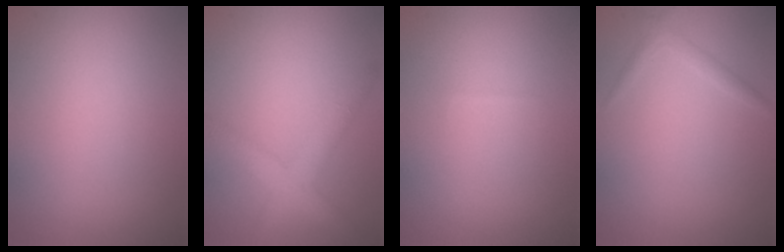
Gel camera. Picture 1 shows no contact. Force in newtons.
{"total": 3.2, "press": 3.2, "slide": 0.2}
{"total": 0.0}
{"total": 1.1, "press": 1.1, "slide": 0.1}